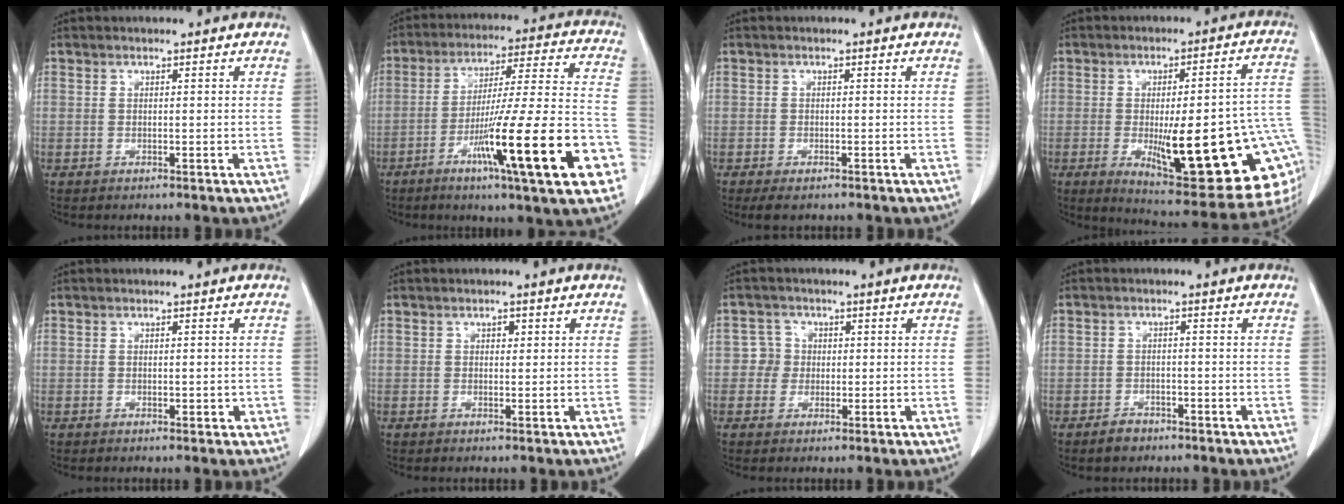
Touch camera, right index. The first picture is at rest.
{"total": 23.4, "force": [-9.5, 0.8, 21.4], "torque": [-0.295, -0.017, -0.151]}
{"total": 2.3, "force": [-1.7, 0.8, 1.3], "torque": [-0.025, -0.005, -0.023]}
{"total": 25.8, "force": [-5.5, 5.4, 24.6], "torque": [-0.246, -0.002, -0.059]}
{"total": 1.1, "force": [-0.2, 0.6, 0.9], "torque": [-0.009, 0.000, -0.002]}
{"total": 1.0, "force": [0.4, 0.6, 0.6], "torque": [-0.008, -0.001, 0.006]}
{"total": 2.7, "force": [0.0, 2.7, 0.1], "torque": [0.007, 0.008, -0.003]}
{"total": 2.4, "force": [-1.8, 1.4, 0.7], "torque": [-0.016, 0.003, -0.026]}